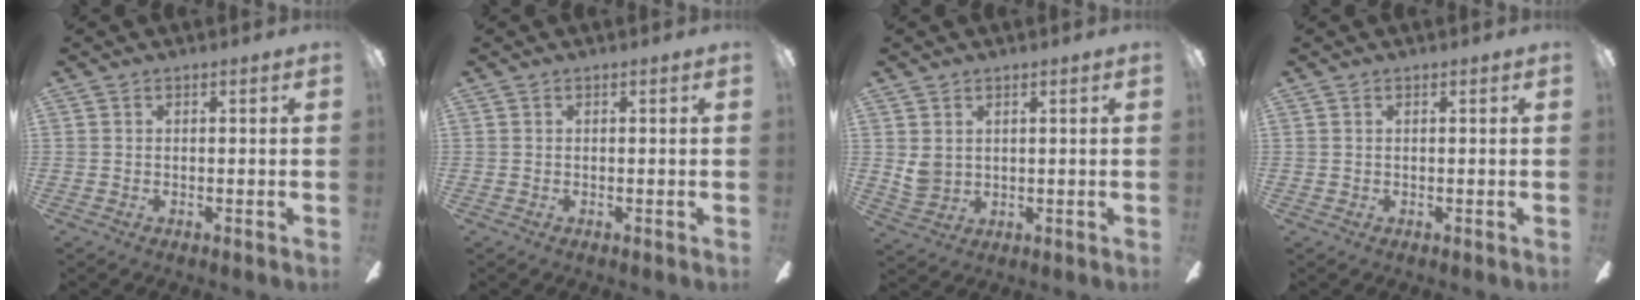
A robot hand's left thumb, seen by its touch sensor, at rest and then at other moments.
{"total": 0.0}
{"total": 3.7, "force": [1.0, 3.1, 1.9], "torque": [-0.029, 0.004, 0.020]}
{"total": 0.6, "force": [-0.4, 0.1, 0.4], "torque": [-0.007, 0.002, -0.008]}